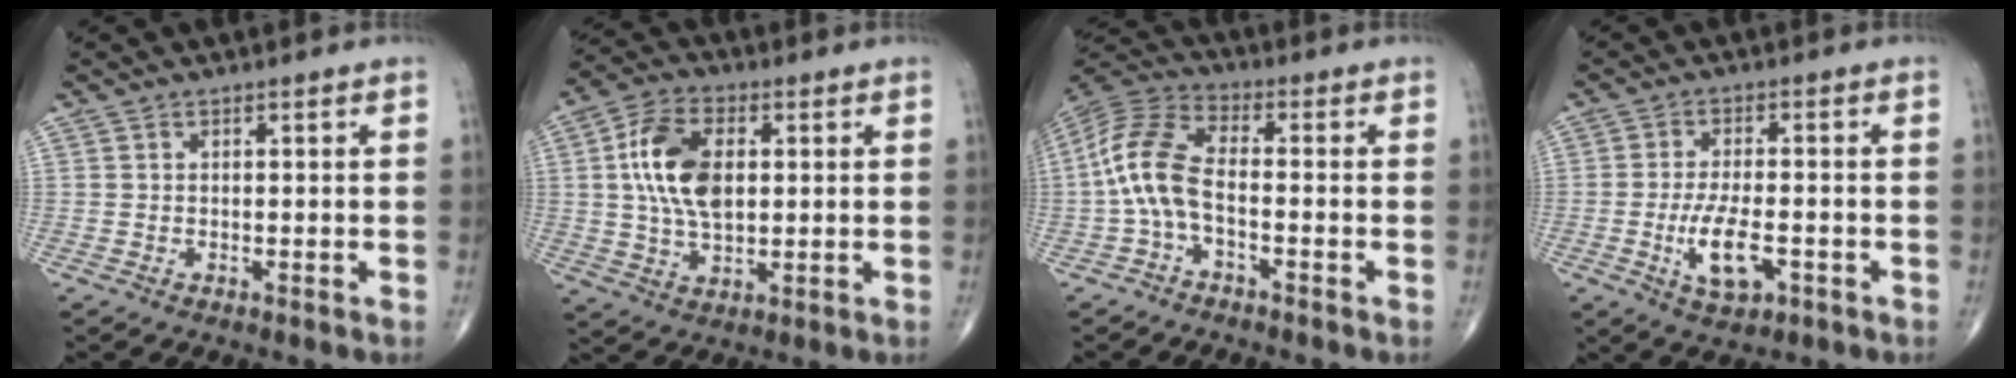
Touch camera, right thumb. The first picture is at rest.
{"total": 12.7, "force": [1.8, 7.4, 10.1], "torque": [-0.184, 0.006, 0.032]}
{"total": 10.3, "force": [-1.9, 5.1, 8.7], "torque": [-0.189, 0.036, -0.047]}
{"total": 7.9, "force": [-2.5, 3.4, 6.6], "torque": [-0.117, 0.004, -0.039]}